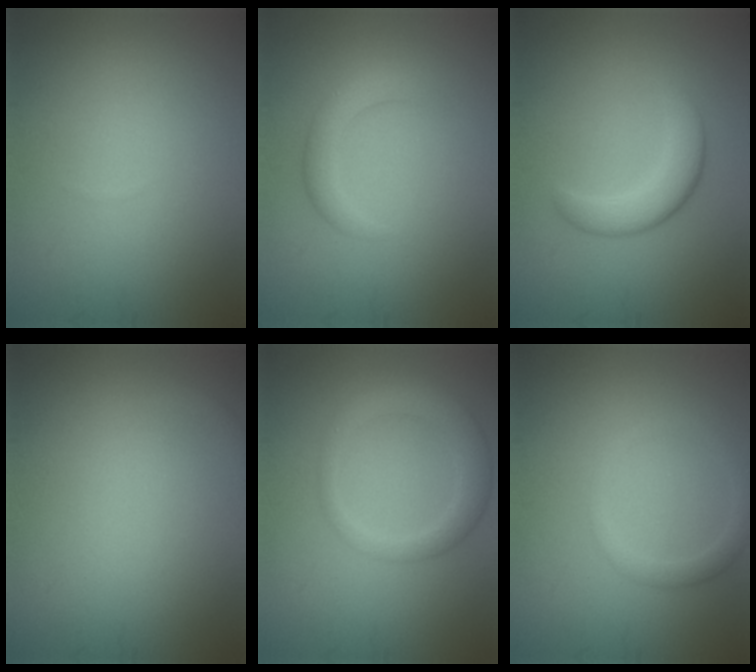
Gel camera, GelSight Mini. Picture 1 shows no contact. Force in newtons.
{"total": 2.4, "press": 2.4, "slide": 0.1}
{"total": 3.6, "press": 3.6, "slide": 0.2}
{"total": 0.6, "press": 0.6, "slide": 0.1}
{"total": 3.6, "press": 3.6, "slide": 0.3}
{"total": 1.7, "press": 1.7, "slide": 0.1}